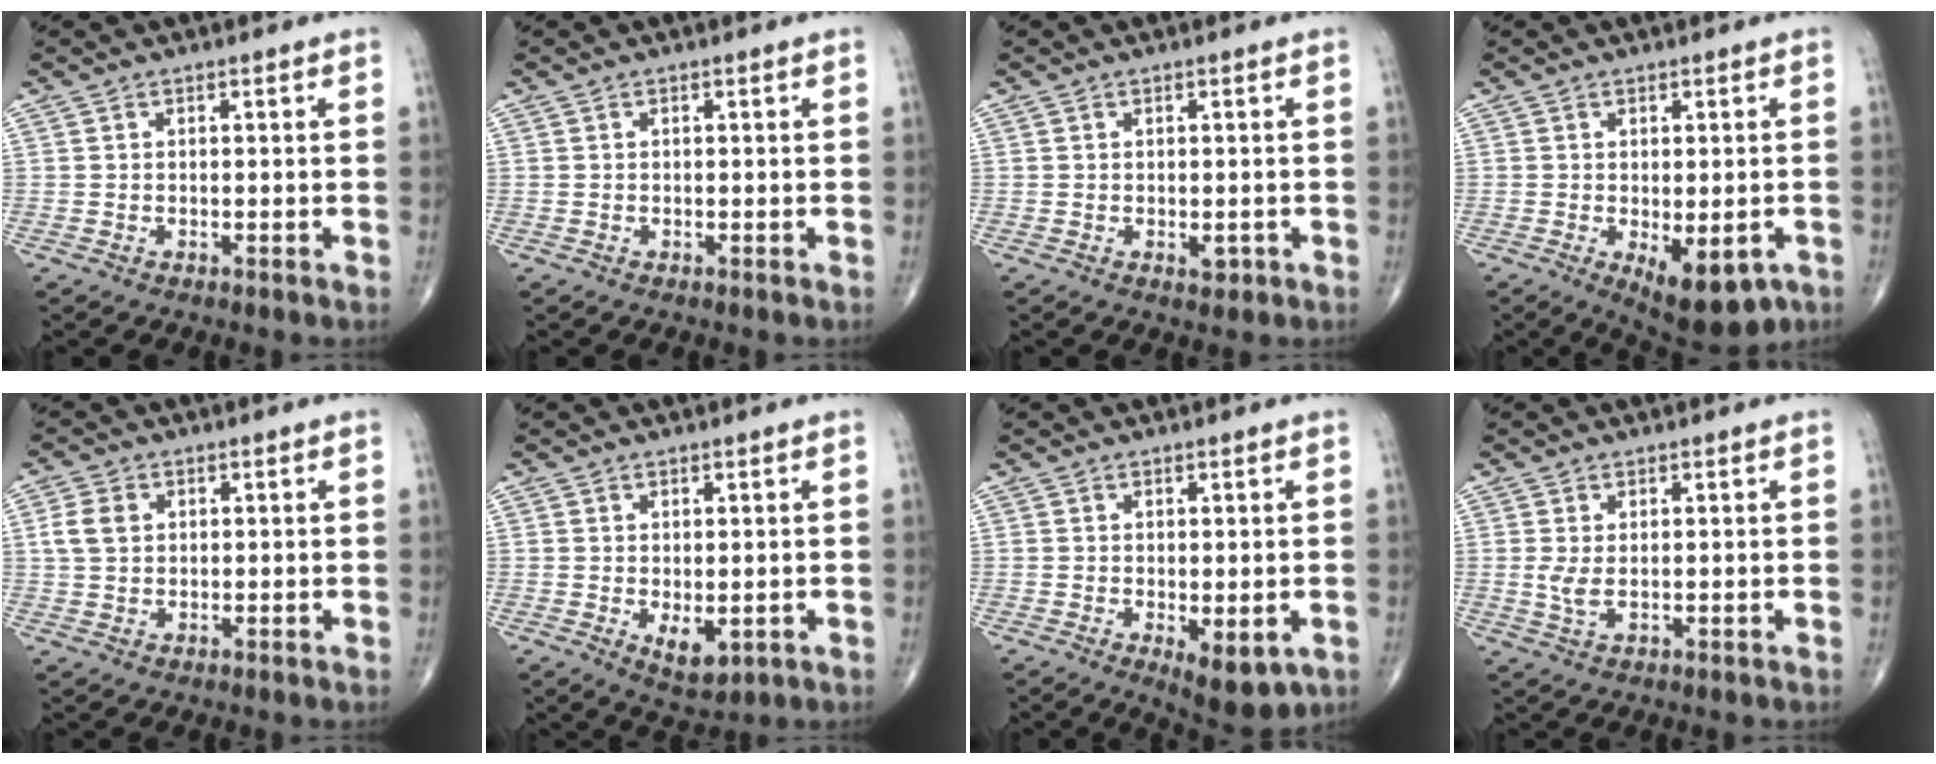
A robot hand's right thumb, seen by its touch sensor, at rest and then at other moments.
{"total": 0.0}
{"total": 1.6, "force": [-0.4, 0.9, 1.2], "torque": [-0.013, -0.002, -0.003]}
{"total": 10.2, "force": [-4.0, 4.6, 8.1], "torque": [-0.095, -0.006, -0.047]}
{"total": 4.4, "force": [1.0, 3.3, 2.7], "torque": [-0.053, 0.004, 0.018]}
{"total": 4.6, "force": [-0.8, 2.4, 3.9], "torque": [-0.050, -0.012, 0.001]}
{"total": 6.9, "force": [-2.0, 2.9, 6.0], "torque": [-0.072, -0.015, -0.017]}
{"total": 2.6, "force": [0.3, 1.1, 2.4], "torque": [-0.057, -0.006, 0.012]}